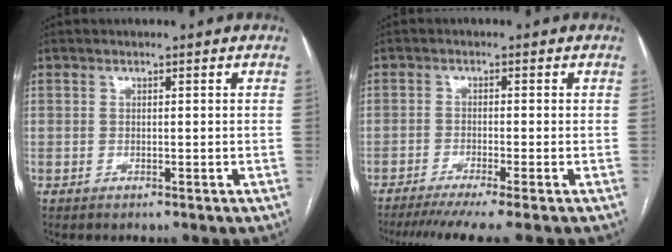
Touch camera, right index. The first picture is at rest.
{"total": 8.0, "force": [-6.6, -1.2, 4.3], "torque": [-0.052, -0.021, -0.103]}